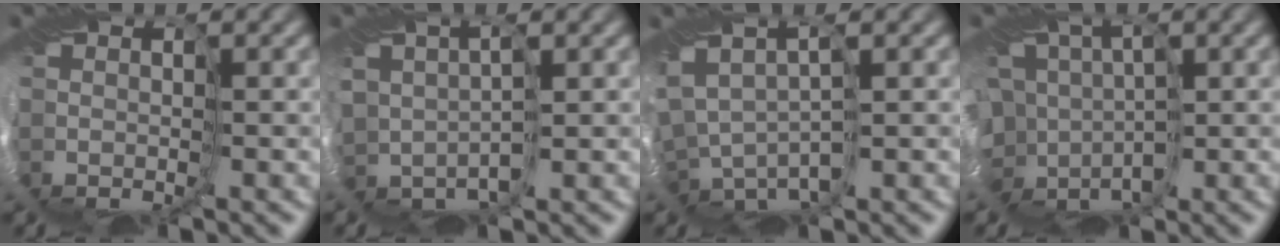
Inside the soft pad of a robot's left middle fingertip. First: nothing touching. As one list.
[{"total": 1.1, "force": [0.4, 1.1, 0.1], "torque": [-0.024, 0.011, 0.006]}, {"total": 2.8, "force": [-0.2, 1.6, 2.3], "torque": [-0.073, 0.004, 0.017]}, {"total": 8.7, "force": [-0.3, 7.4, 4.7], "torque": [-0.104, 0.021, -0.035]}]